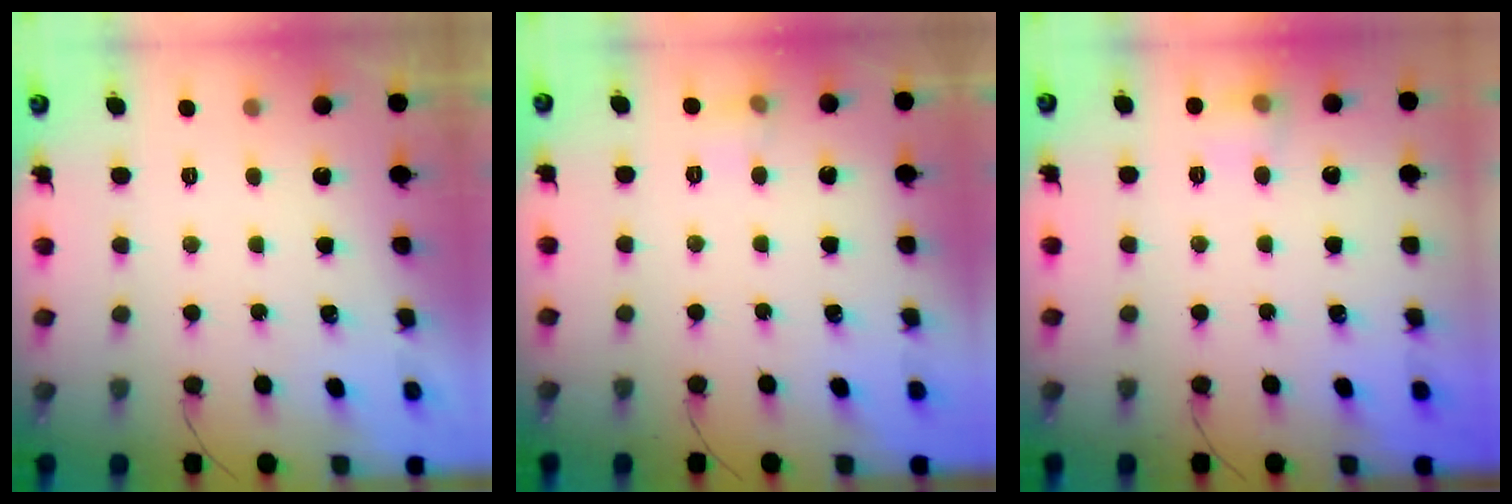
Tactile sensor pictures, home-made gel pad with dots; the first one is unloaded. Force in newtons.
{"total": 5.3, "press": 5.1, "slide": 1.4}
{"total": 7.1, "press": 7.0, "slide": 1.2}